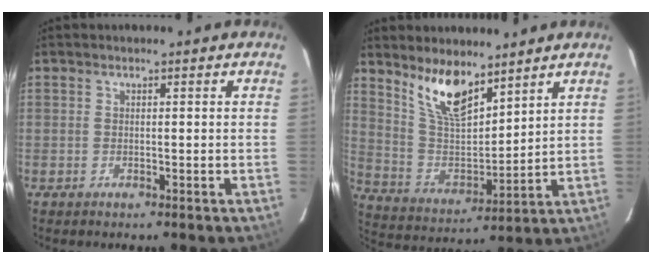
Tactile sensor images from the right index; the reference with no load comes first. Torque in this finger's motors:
{"motor_torque": [0.34, 0.35, 0.41, 0.11]}